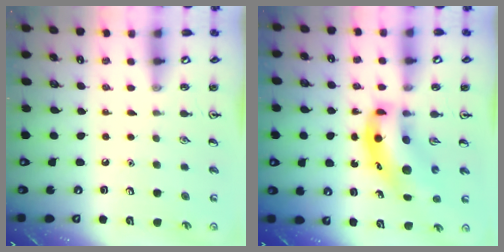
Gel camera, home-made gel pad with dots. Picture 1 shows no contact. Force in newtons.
{"total": 10.1, "press": 9.7, "slide": 2.8}